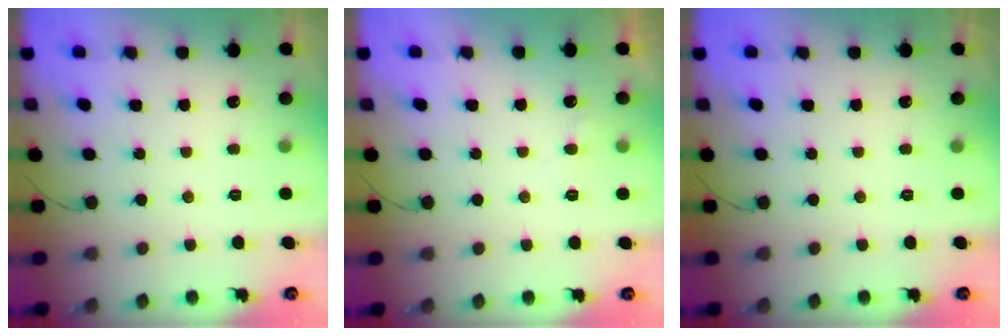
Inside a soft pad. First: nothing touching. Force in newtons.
{"total": 4.5, "press": 4.5, "slide": 0.4}
{"total": 0.0}